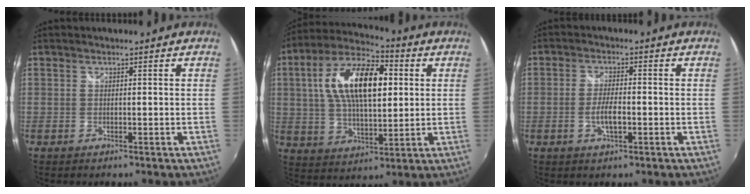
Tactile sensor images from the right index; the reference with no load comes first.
{"total": 17.6, "force": [3.6, 8.2, 15.2], "torque": [-0.277, 0.027, 0.060]}
{"total": 4.2, "force": [-1.3, 1.2, 3.8], "torque": [-0.079, 0.000, -0.024]}